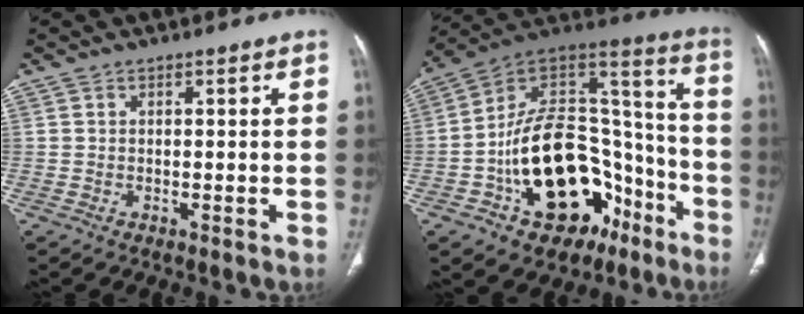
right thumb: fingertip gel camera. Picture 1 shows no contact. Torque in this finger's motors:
{"motor_torque": [3.85, 1.15, 2.06, -0.70, 0.64]}